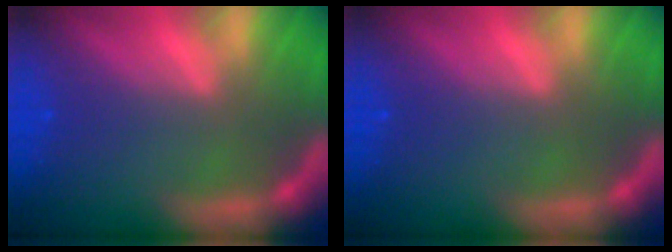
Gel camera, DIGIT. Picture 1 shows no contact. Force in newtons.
{"total": 0.0}